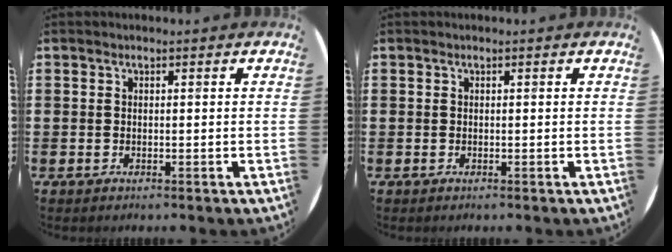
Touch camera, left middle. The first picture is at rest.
{"total": 0.0}